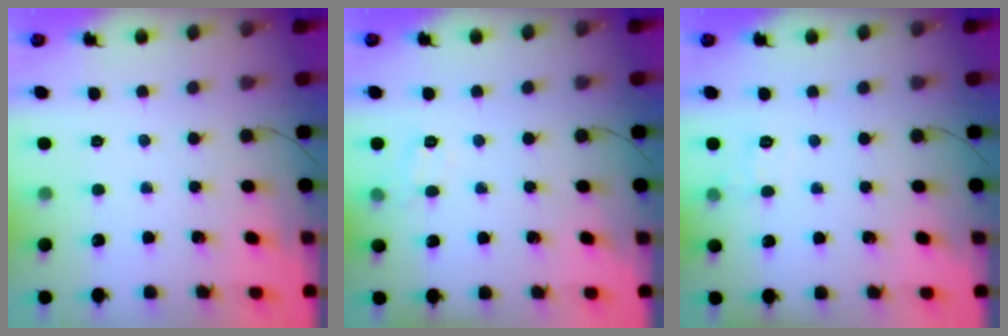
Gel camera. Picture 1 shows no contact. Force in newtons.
{"total": 6.6, "press": 6.5, "slide": 1.3}
{"total": 6.0, "press": 5.9, "slide": 1.3}